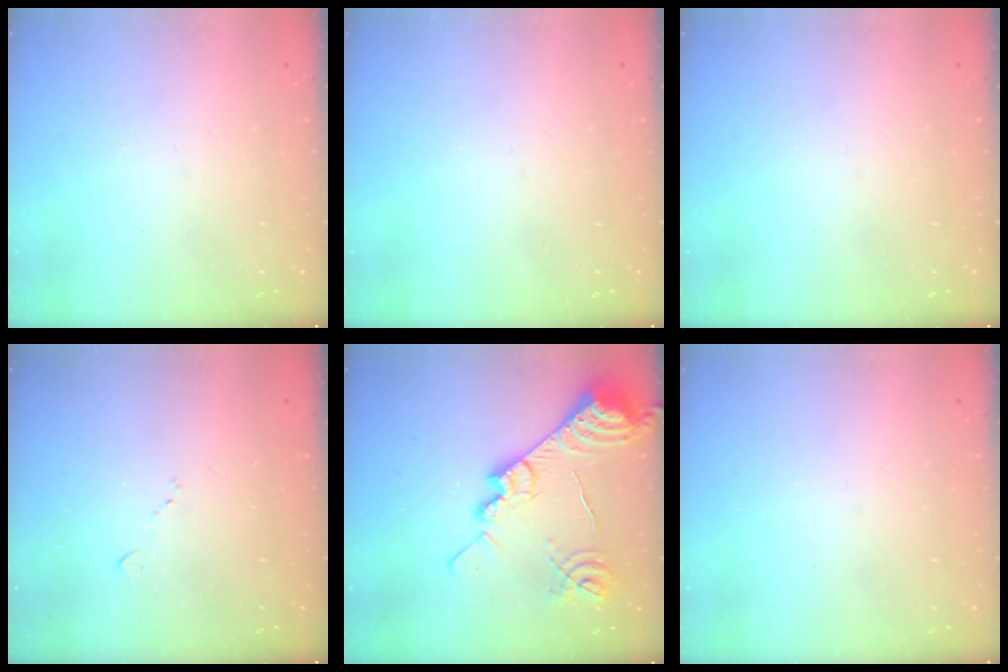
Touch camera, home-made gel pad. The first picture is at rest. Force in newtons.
{"total": 0.0}
{"total": 0.0}
{"total": 5.5, "press": 5.5, "slide": 0.8}
{"total": 19.1, "press": 19.0, "slide": 1.8}
{"total": 0.0}